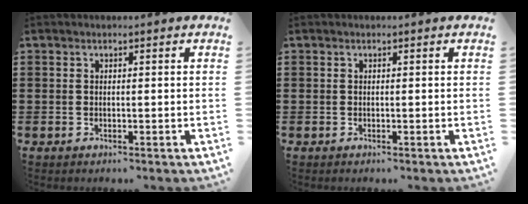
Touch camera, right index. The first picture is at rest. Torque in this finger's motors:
{"motor_torque": [0.06, -0.06, 0.00, 0.00]}